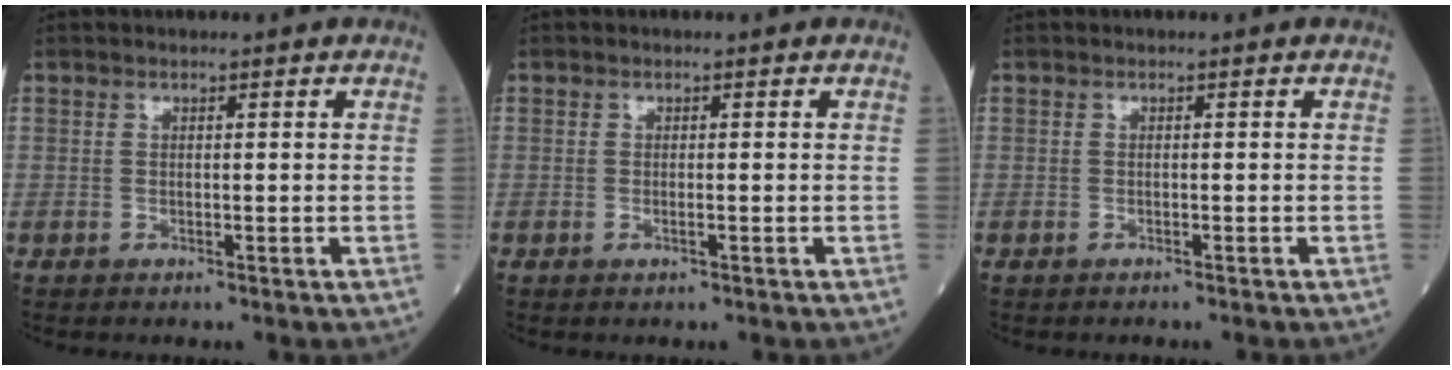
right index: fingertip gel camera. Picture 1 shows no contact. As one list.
[{"total": 0.5, "force": [-0.3, -0.1, 0.4], "torque": [-0.013, 0.000, -0.003]}, {"total": 1.1, "force": [-1.0, 0.0, 0.4], "torque": [-0.008, -0.001, -0.013]}]